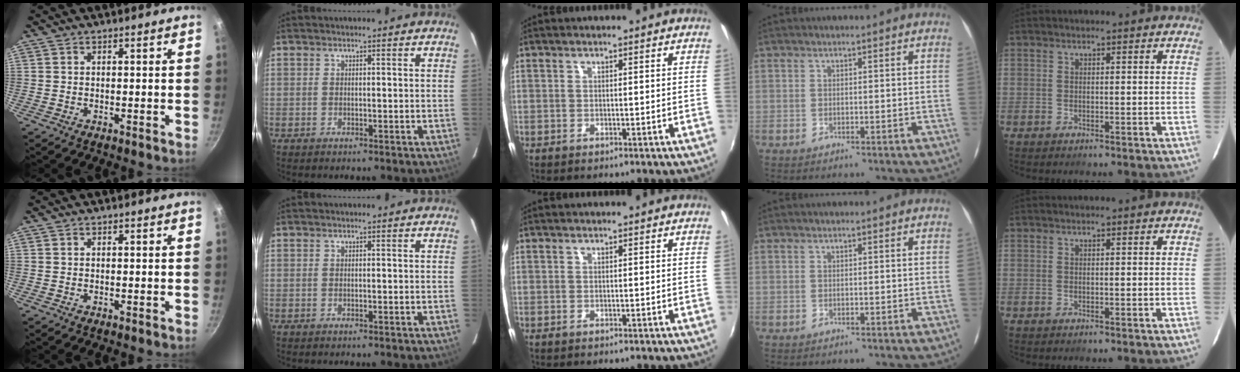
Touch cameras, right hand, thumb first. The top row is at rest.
{}